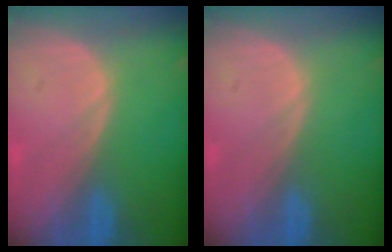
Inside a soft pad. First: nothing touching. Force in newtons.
{"total": 0.0}